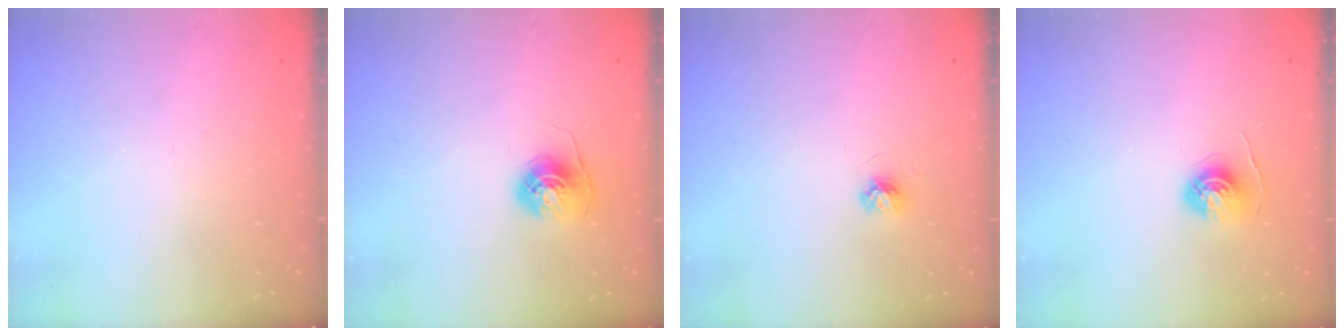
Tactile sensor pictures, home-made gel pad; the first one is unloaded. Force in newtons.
{"total": 6.9, "press": 6.9, "slide": 0.5}
{"total": 3.9, "press": 3.9, "slide": 0.5}
{"total": 5.7, "press": 5.7, "slide": 0.5}